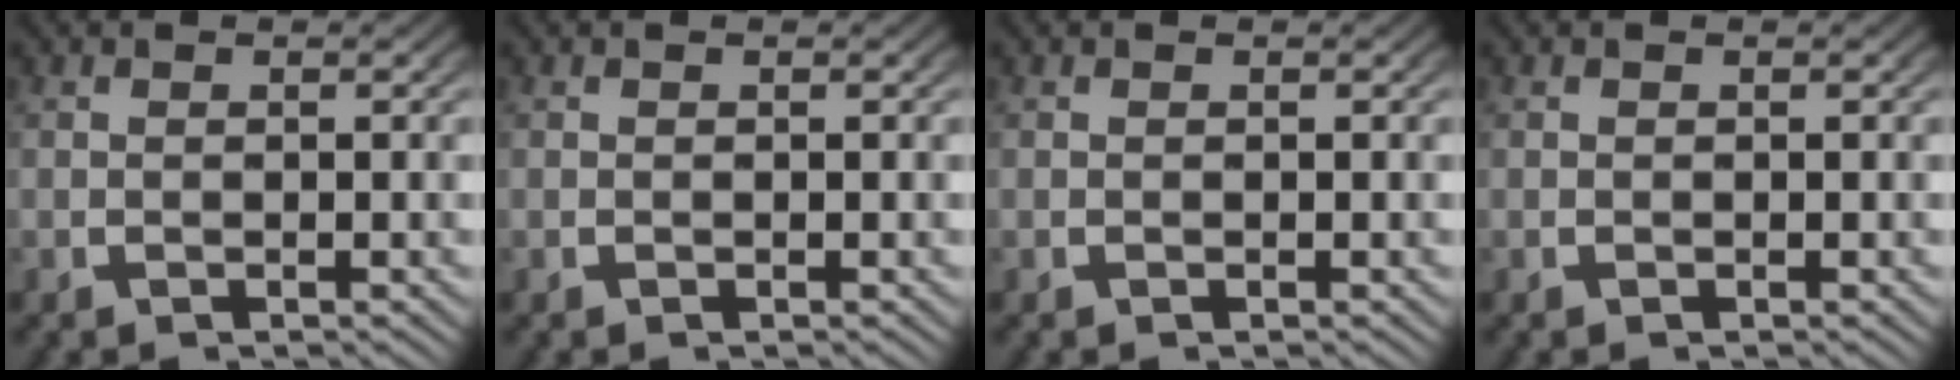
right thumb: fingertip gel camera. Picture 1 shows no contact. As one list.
[{"total": 0.0}, {"total": 0.0}, {"total": 0.0}]